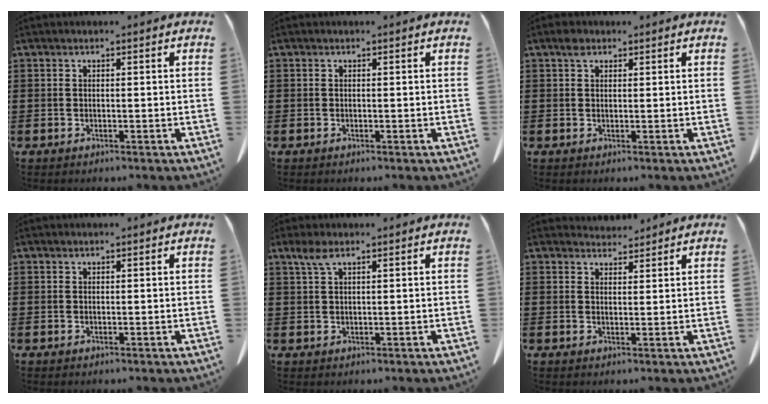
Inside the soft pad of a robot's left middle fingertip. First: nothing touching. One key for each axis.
{"total": 0.0}
{"total": 1.9, "fx": 1.1, "fy": 1.1, "fz": 1.0, "tx": -0.016, "ty": 0.002, "tz": 0.019}
{"total": 0.0}
{"total": 2.8, "fx": 1.6, "fy": 0.8, "fz": 2.2, "tx": -0.050, "ty": 0.005, "tz": 0.027}
{"total": 3.0, "fx": 2.9, "fy": 0.6, "fz": 0.3, "tx": -0.006, "ty": -0.010, "tz": 0.054}